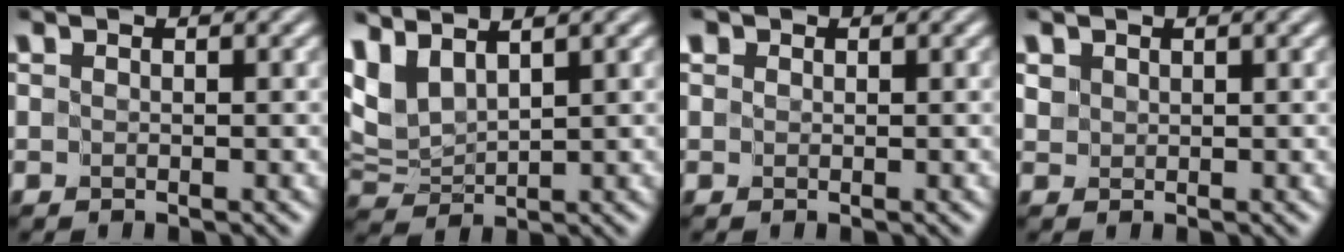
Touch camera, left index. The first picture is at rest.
{"total": 4.7, "force": [3.4, 1.8, 2.8], "torque": [-0.072, 0.013, 0.072]}
{"total": 1.1, "force": [0.5, 0.9, 0.2], "torque": [0.003, 0.005, -0.006]}
{"total": 0.9, "force": [0.6, 0.6, -0.1], "torque": [0.003, 0.001, 0.015]}